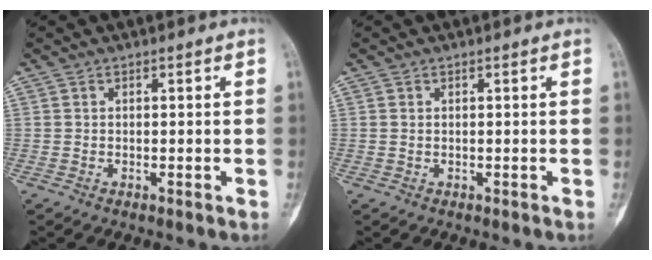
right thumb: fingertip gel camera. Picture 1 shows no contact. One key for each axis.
{"total": 0.0}